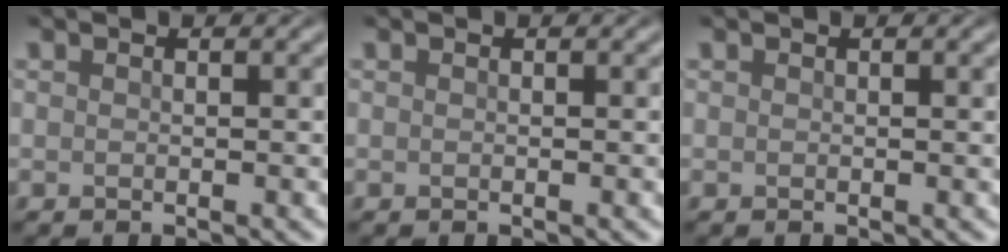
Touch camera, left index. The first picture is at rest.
{"total": 0.0}
{"total": 0.5, "force": [0.2, 0.1, 0.5], "torque": [-0.005, 0.002, 0.002]}